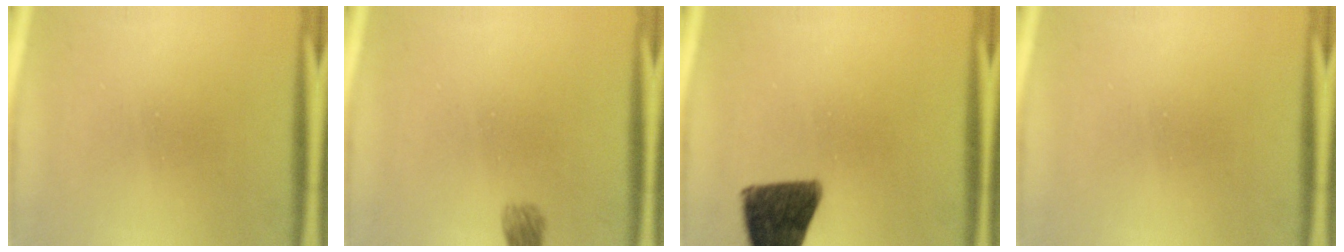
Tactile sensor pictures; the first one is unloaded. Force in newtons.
{"total": 2.3}
{"total": 12.4}
{"total": 0.0}